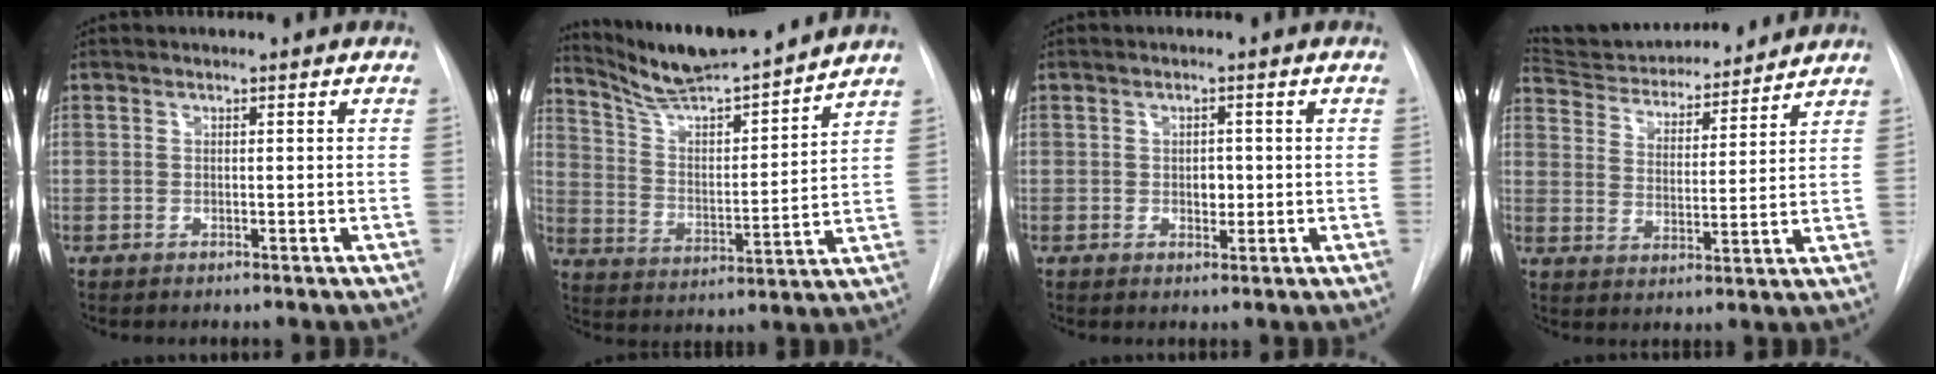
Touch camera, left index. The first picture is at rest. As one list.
[{"total": 15.8, "force": [14.6, 0.1, 5.8], "torque": [-0.105, -0.002, 0.248]}, {"total": 1.8, "force": [0.0, 1.3, 1.3], "torque": [-0.018, 0.001, 0.002]}, {"total": 16.2, "force": [15.3, 3.2, 4.0], "torque": [-0.063, 0.010, 0.240]}]